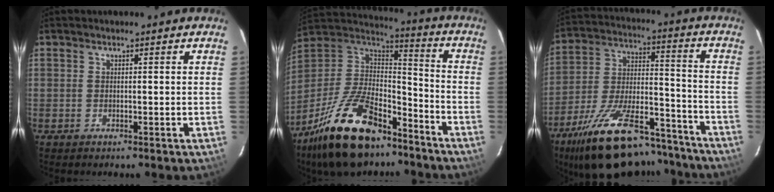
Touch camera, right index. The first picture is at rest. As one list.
[{"total": 25.0, "force": [-17.0, 10.8, 14.8], "torque": [-0.305, -0.005, -0.283]}, {"total": 27.3, "force": [-21.0, 9.9, 14.4], "torque": [-0.263, -0.003, -0.309]}]